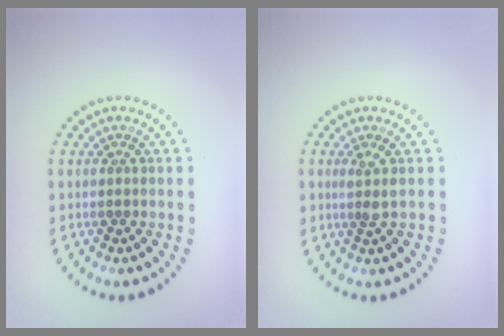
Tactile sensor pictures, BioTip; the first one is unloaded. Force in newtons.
{"total": 1.3, "press": 1.0, "slide": 0.9}